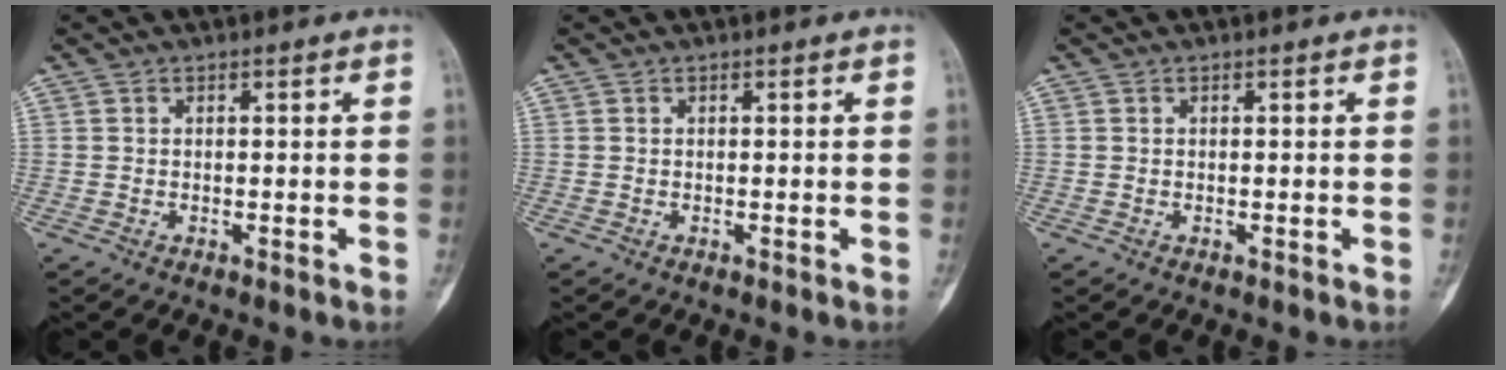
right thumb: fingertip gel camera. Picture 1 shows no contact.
{"total": 0.0}
{"total": 0.0}